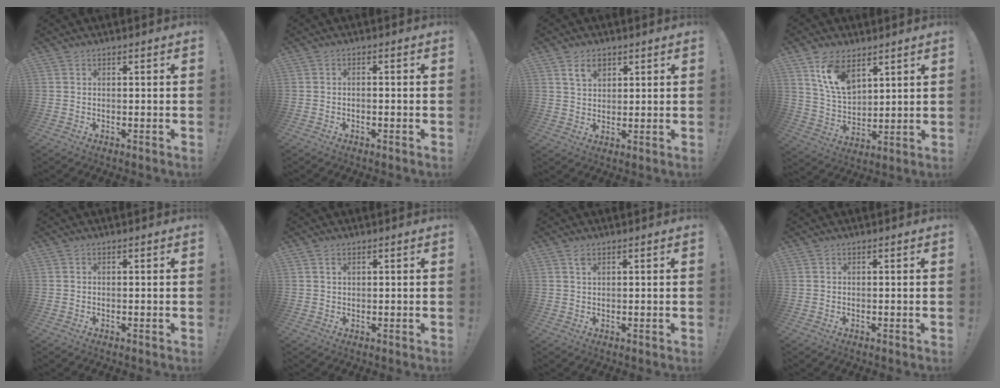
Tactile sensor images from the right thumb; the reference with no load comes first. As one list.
[{"total": 1.0, "force": [-0.8, 0.3, 0.5], "torque": [-0.014, 0.006, -0.013]}, {"total": 5.5, "force": [3.2, 3.6, 2.8], "torque": [-0.035, -0.009, 0.055]}, {"total": 12.3, "force": [7.4, 7.1, 6.7], "torque": [-0.142, -0.028, 0.145]}, {"total": 0.0}, {"total": 1.5, "force": [0.9, 0.9, 0.8], "torque": [-0.015, 0.001, 0.016]}, {"total": 1.6, "force": [1.1, 0.7, 1.0], "torque": [-0.021, 0.000, 0.019]}, {"total": 0.0}]